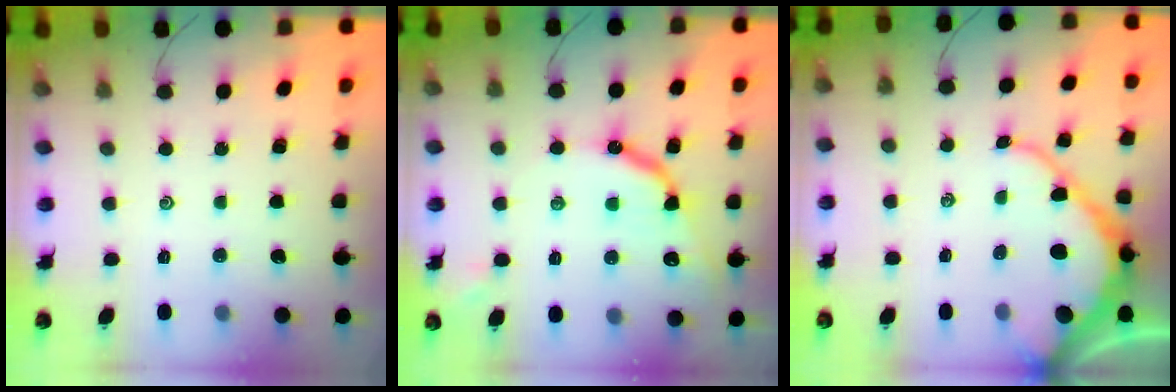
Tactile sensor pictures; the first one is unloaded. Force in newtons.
{"total": 11.1, "press": 11.1, "slide": 0.9}
{"total": 10.2, "press": 10.1, "slide": 1.1}